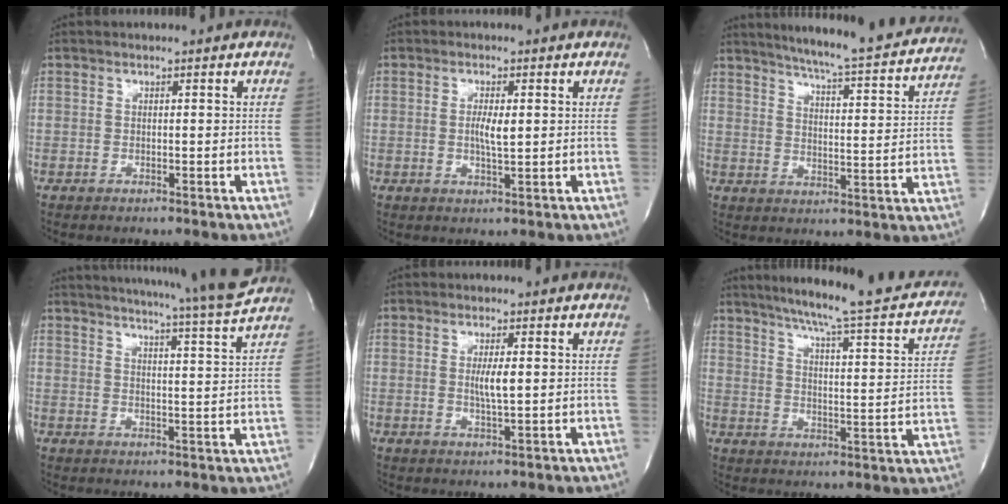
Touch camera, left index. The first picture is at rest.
{"total": 3.0, "force": [-0.1, 0.5, 2.9], "torque": [-0.058, -0.007, -0.001]}
{"total": 22.0, "force": [20.1, 1.2, 8.8], "torque": [-0.133, -0.045, 0.251]}
{"total": 14.7, "force": [13.5, -2.3, 5.3], "torque": [-0.092, -0.060, 0.174]}
{"total": 3.2, "force": [0.0, 0.3, 3.2], "torque": [-0.062, -0.008, 0.000]}
{"total": 23.9, "force": [20.4, 2.5, 12.1], "torque": [-0.176, -0.024, 0.254]}